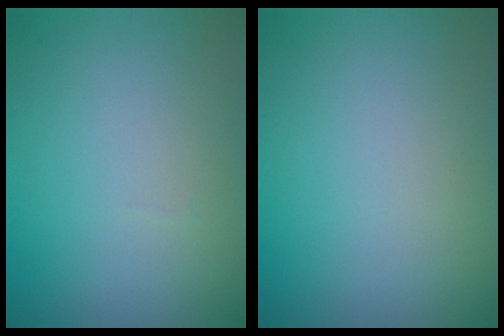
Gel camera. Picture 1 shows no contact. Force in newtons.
{"total": 0.0}